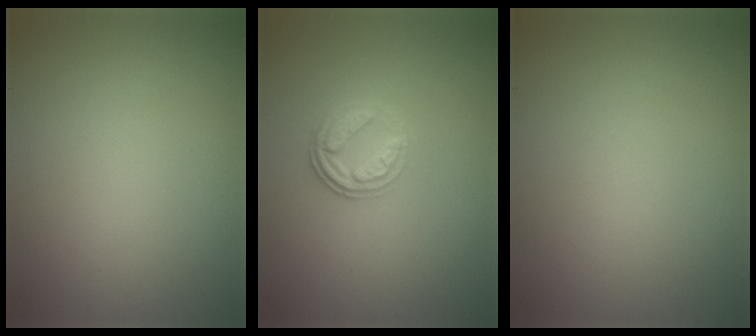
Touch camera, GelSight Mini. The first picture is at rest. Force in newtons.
{"total": 2.8, "press": 2.4, "slide": 1.3}
{"total": 0.0}